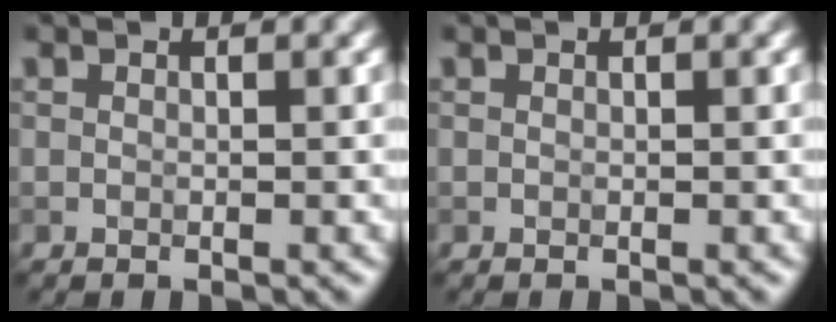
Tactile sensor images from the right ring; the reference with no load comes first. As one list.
[{"total": 0.0}]